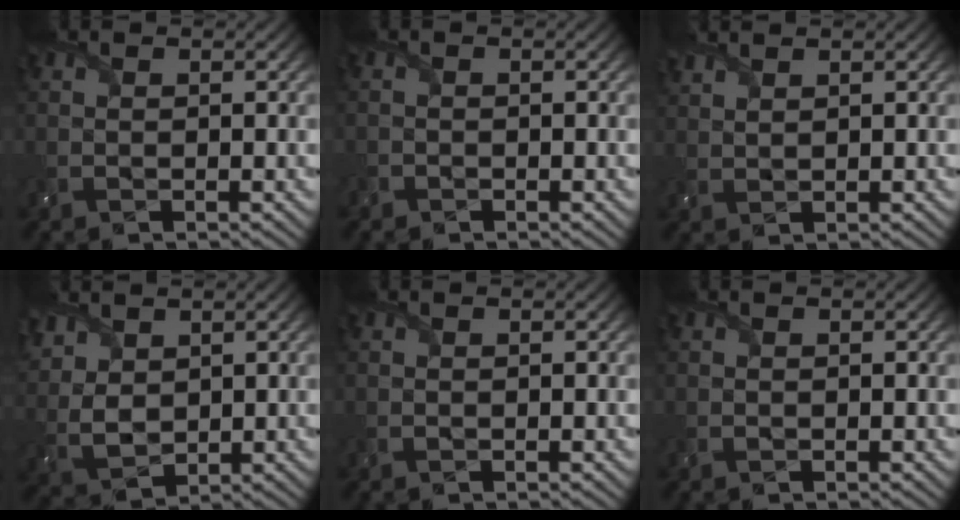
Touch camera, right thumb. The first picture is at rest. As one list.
[{"total": 0.7, "force": [-0.6, 0.4, -0.2], "torque": [0.007, -0.002, -0.013]}, {"total": 2.1, "force": [1.8, 0.3, 1.0], "torque": [-0.025, 0.003, 0.037]}, {"total": 6.1, "force": [3.2, 3.8, 3.4], "torque": [-0.110, 0.002, 0.072]}, {"total": 0.0}, {"total": 0.0}]